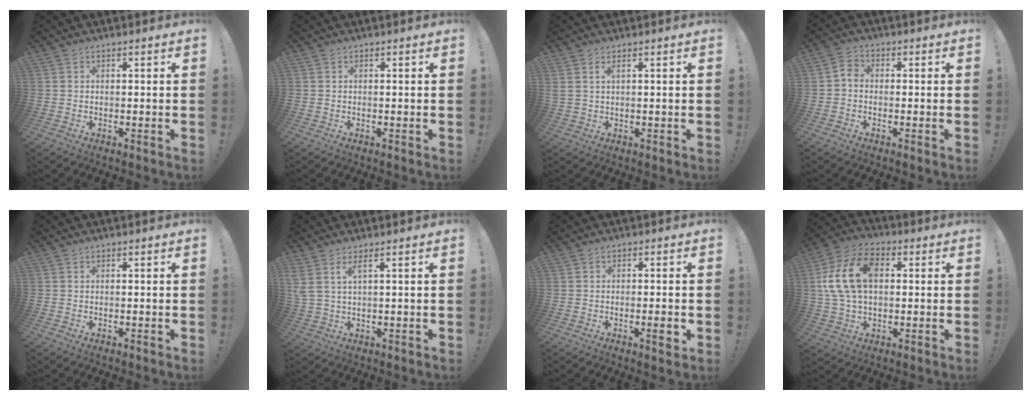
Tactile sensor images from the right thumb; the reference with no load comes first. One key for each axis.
{"total": 0.0}
{"total": 2.0, "fx": 1.0, "fy": 0.3, "fz": 1.7, "tx": -0.039, "ty": 0.000, "tz": 0.018}
{"total": 3.0, "fx": -1.2, "fy": 2.1, "fz": 1.7, "tx": -0.027, "ty": 0.012, "tz": -0.022}
{"total": 0.0}
{"total": 4.2, "fx": 2.2, "fy": 0.7, "fz": 3.6, "tx": -0.065, "ty": -0.009, "tz": 0.040}
{"total": 3.3, "fx": -0.9, "fy": 0.4, "fz": 3.2, "tx": -0.039, "ty": -0.004, "tz": -0.015}
{"total": 16.4, "fx": 2.5, "fy": 10.7, "fz": 12.2, "tx": -0.245, "ty": 0.009, "tz": 0.044}